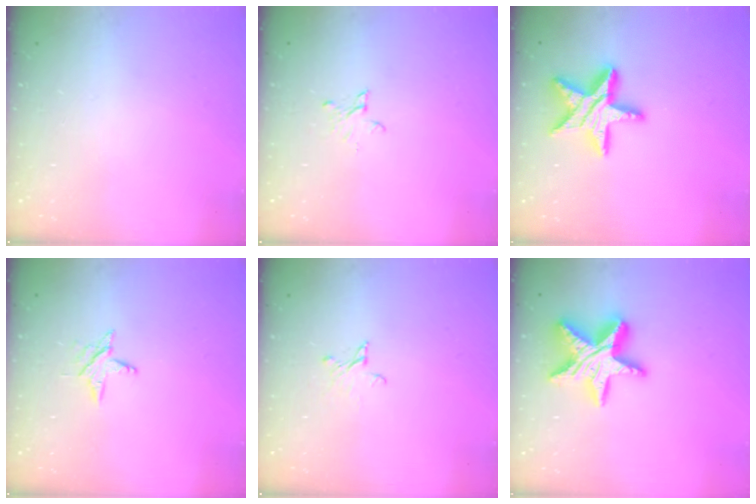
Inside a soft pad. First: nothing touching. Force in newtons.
{"total": 3.0, "press": 3.0, "slide": 0.3}
{"total": 15.6, "press": 15.5, "slide": 1.3}
{"total": 4.1, "press": 4.0, "slide": 0.5}
{"total": 2.5, "press": 2.5, "slide": 0.2}
{"total": 15.9, "press": 15.9, "slide": 1.2}